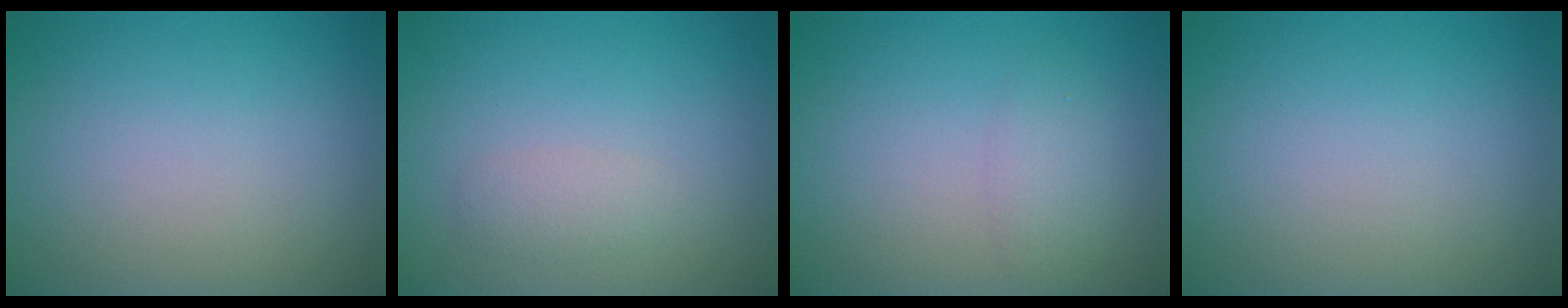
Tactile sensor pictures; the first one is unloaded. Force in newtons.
{"total": 1.3, "press": 1.3, "slide": 0.1}
{"total": 1.7, "press": 1.7, "slide": 0.1}
{"total": 0.0}